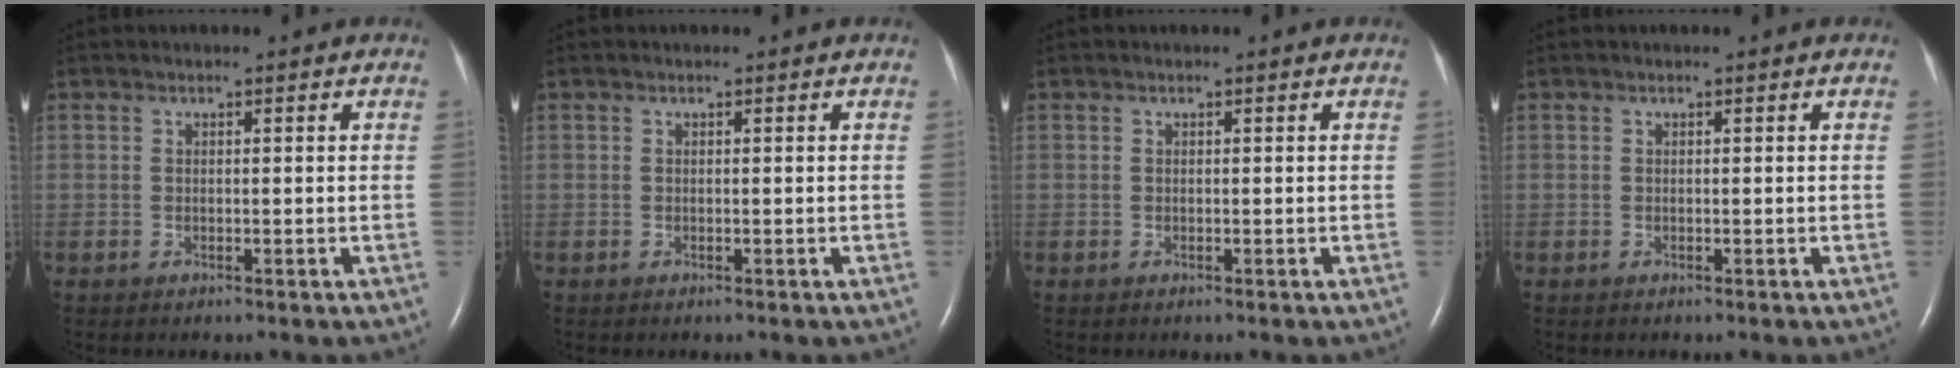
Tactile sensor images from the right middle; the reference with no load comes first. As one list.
[{"total": 0.0}, {"total": 0.0}, {"total": 0.0}]